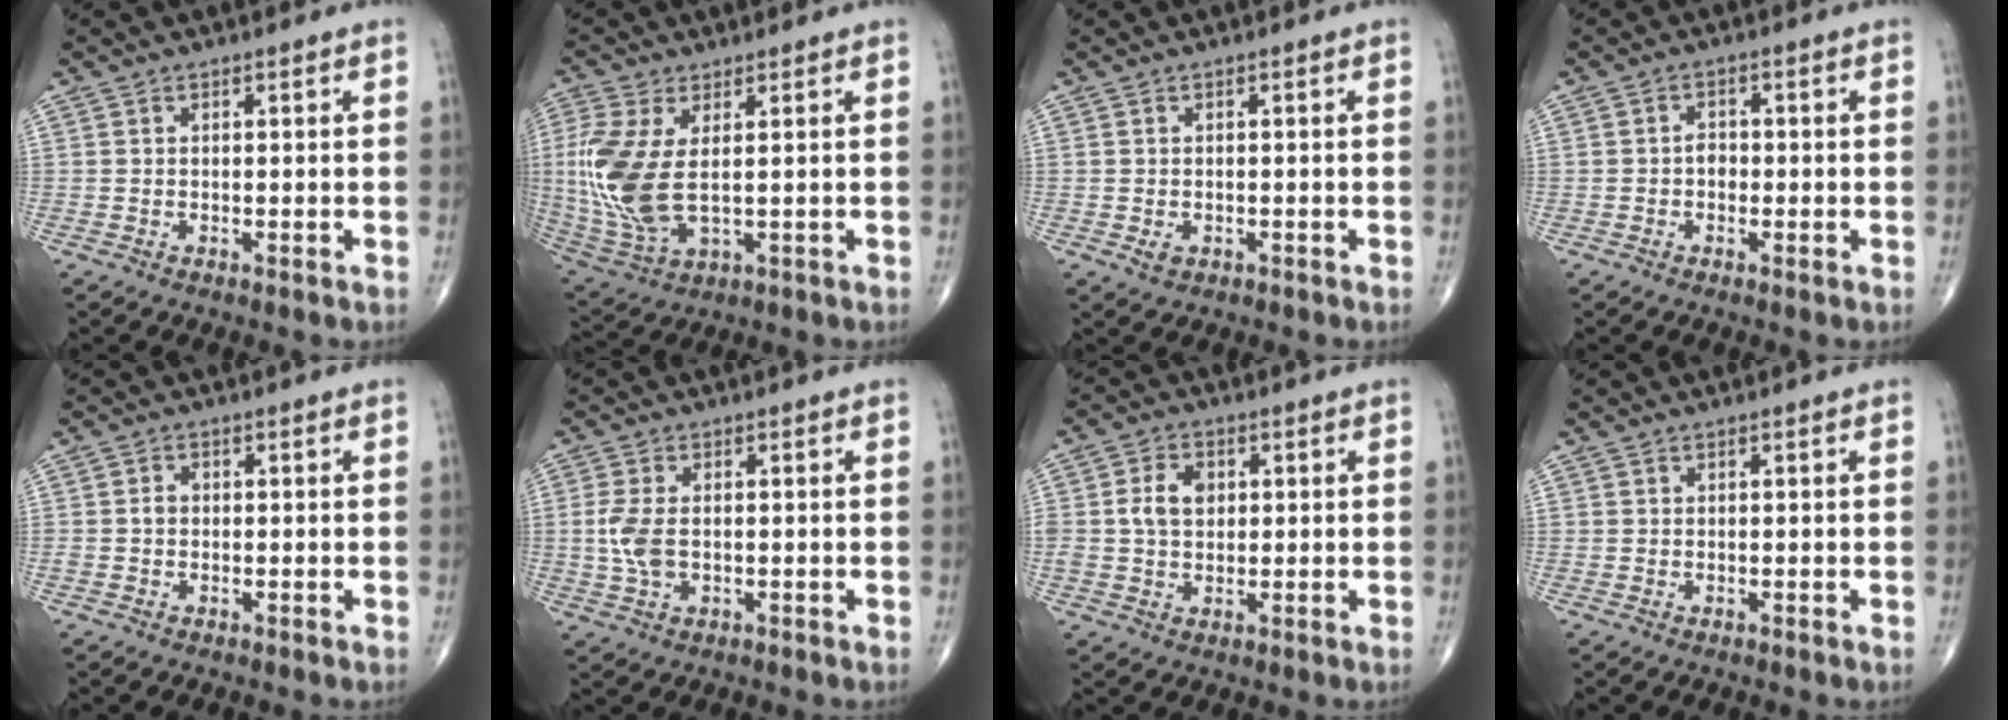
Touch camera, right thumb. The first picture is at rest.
{"total": 13.6, "force": [1.2, 6.8, 11.7], "torque": [-0.284, -0.009, 0.035]}
{"total": 1.7, "force": [-0.5, 1.3, 1.0], "torque": [-0.014, -0.001, -0.005]}
{"total": 2.4, "force": [-0.4, 1.7, 1.6], "torque": [-0.013, 0.006, -0.012]}
{"total": 1.8, "force": [-0.2, 1.5, 1.0], "torque": [-0.010, 0.006, -0.004]}
{"total": 5.4, "force": [-0.2, 3.2, 4.3], "torque": [-0.104, 0.001, -0.004]}
{"total": 6.2, "force": [0.9, 4.6, 4.1], "torque": [-0.065, 0.006, 0.015]}
{"total": 0.0}